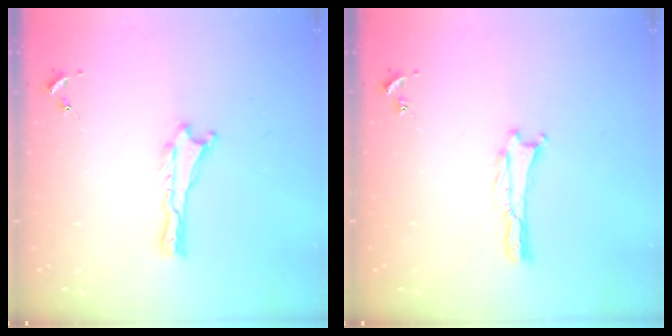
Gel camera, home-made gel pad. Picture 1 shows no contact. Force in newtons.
{"total": 0.0}